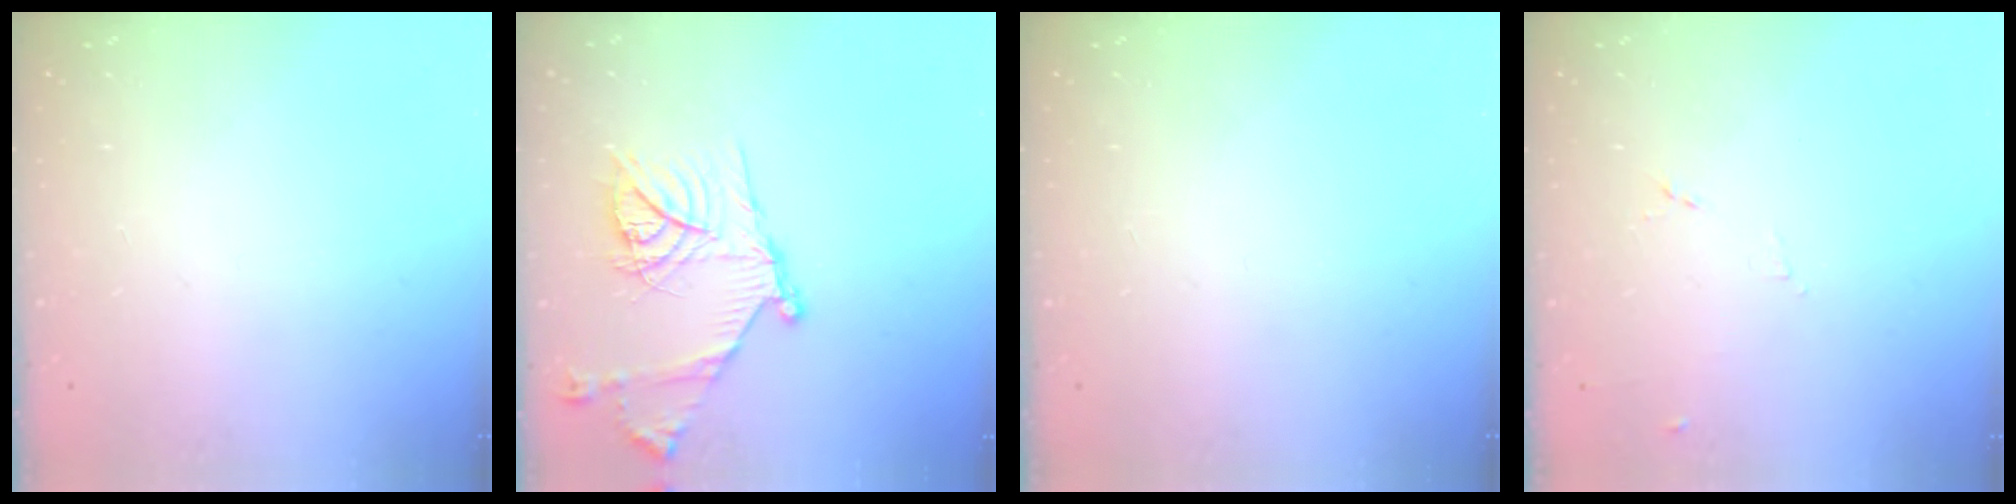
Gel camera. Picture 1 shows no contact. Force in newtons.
{"total": 18.9, "press": 18.8, "slide": 1.9}
{"total": 0.0}
{"total": 4.4, "press": 4.3, "slide": 1.0}